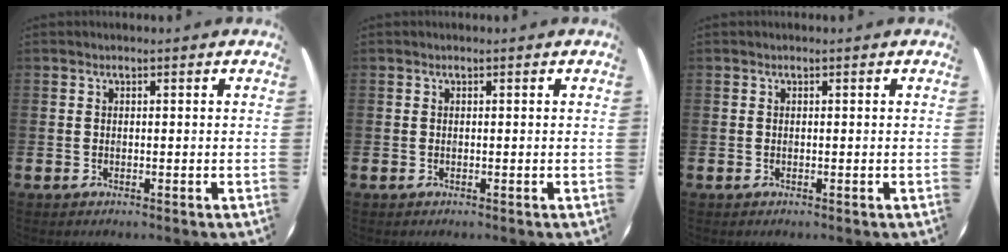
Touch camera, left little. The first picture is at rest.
{"total": 0.0}
{"total": 0.0}